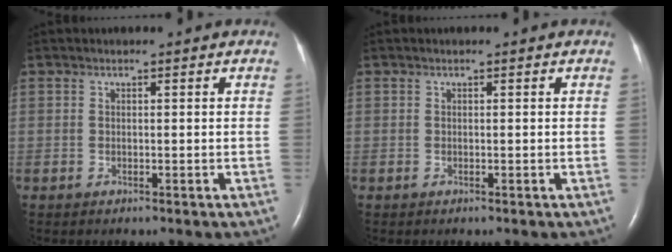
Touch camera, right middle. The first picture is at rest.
{"total": 0.0}